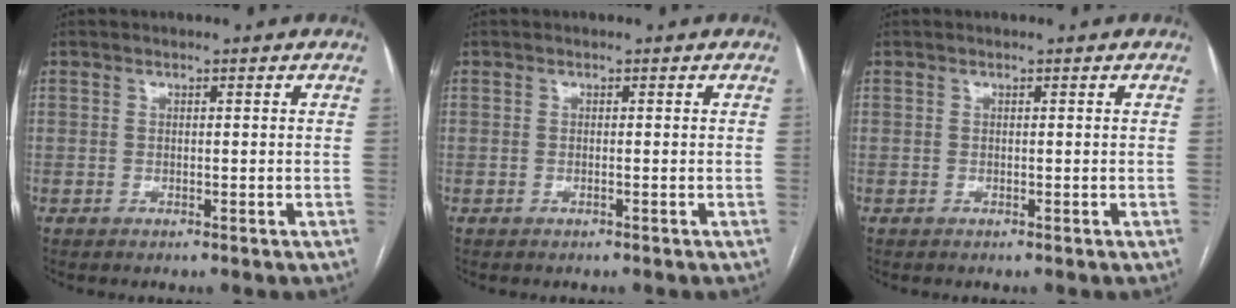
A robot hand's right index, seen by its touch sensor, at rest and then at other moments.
{"total": 0.0}
{"total": 0.0}